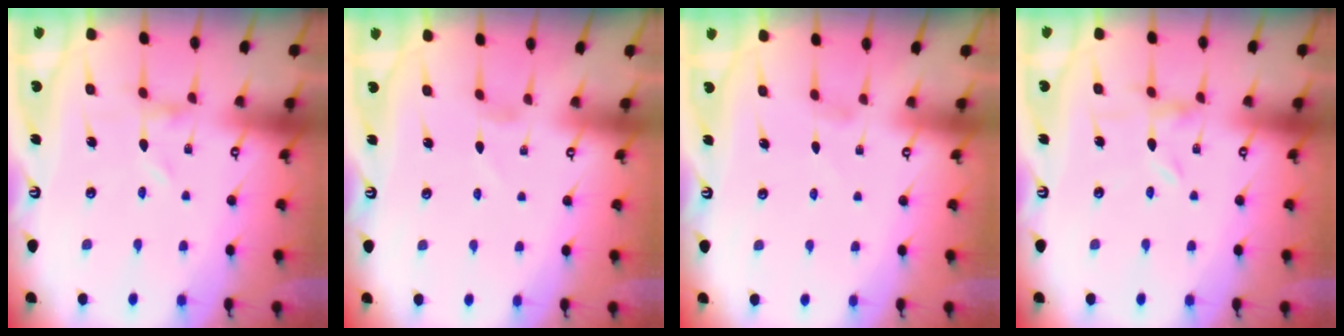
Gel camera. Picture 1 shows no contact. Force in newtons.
{"total": 0.0}
{"total": 0.9, "press": 0.9, "slide": 0.3}
{"total": 0.0}